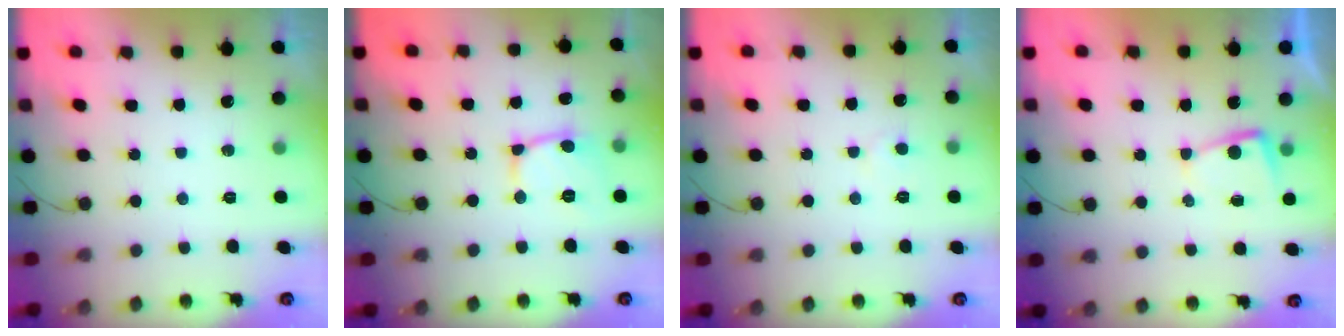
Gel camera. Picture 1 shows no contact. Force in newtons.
{"total": 6.6, "press": 6.5, "slide": 0.7}
{"total": 3.2, "press": 3.2, "slide": 0.4}
{"total": 2.4, "press": 2.3, "slide": 0.4}